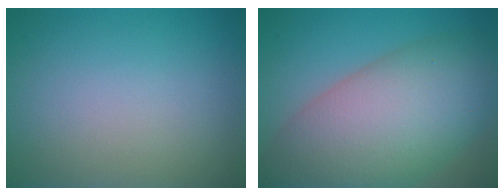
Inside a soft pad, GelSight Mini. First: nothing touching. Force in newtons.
{"total": 13.2, "press": 13.2, "slide": 0.6}